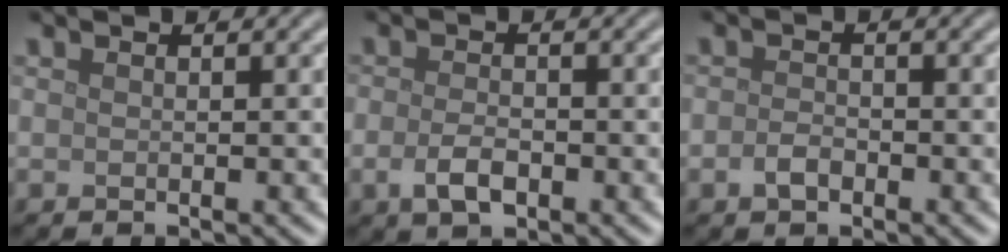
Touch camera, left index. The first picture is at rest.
{"total": 2.6, "force": [-1.0, 1.4, 1.9], "torque": [-0.039, -0.002, -0.020]}
{"total": 1.5, "force": [-0.7, 1.0, 0.8], "torque": [-0.017, 0.001, -0.016]}